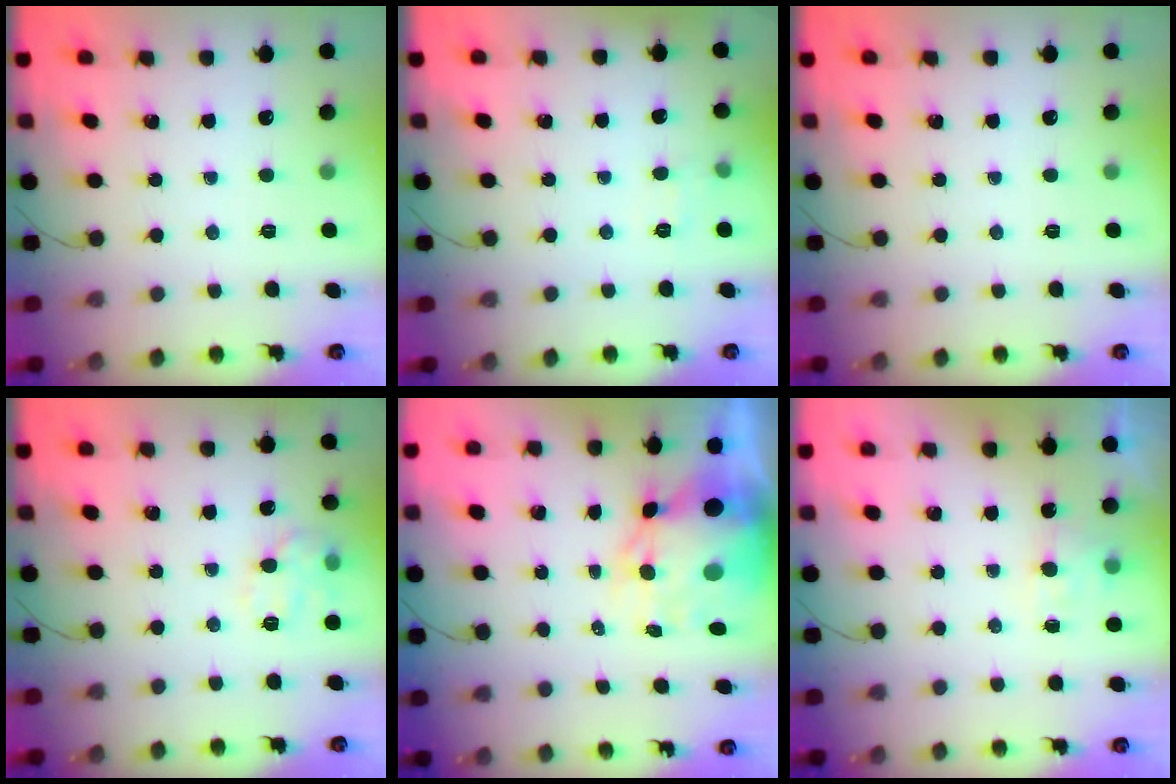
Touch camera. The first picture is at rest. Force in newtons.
{"total": 5.5, "press": 5.2, "slide": 1.5}
{"total": 0.0}
{"total": 11.3, "press": 11.3, "slide": 0.5}
{"total": 13.0, "press": 12.5, "slide": 3.6}
{"total": 2.6, "press": 2.4, "slide": 1.1}